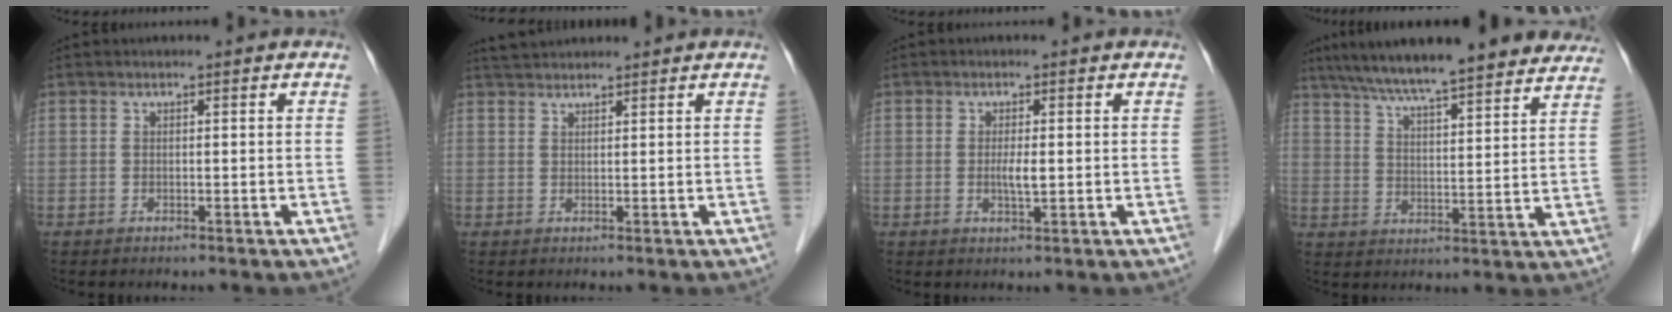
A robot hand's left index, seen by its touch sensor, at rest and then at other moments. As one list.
[{"total": 3.2, "force": [3.1, 0.3, 0.8], "torque": [-0.015, 0.028, 0.057]}, {"total": 2.2, "force": [-0.2, 0.3, 2.2], "torque": [-0.044, -0.002, -0.004]}, {"total": 22.7, "force": [19.4, 2.9, 11.4], "torque": [-0.178, 0.026, 0.261]}]